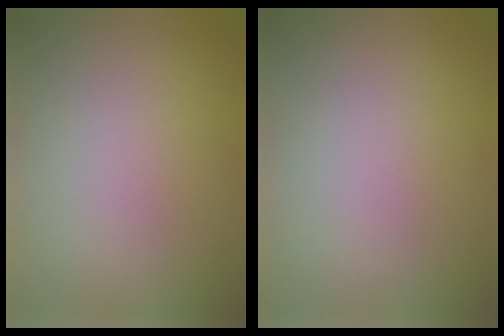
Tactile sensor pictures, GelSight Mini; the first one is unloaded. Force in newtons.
{"total": 0.0}